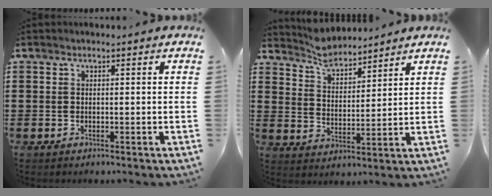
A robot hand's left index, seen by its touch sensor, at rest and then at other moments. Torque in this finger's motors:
{"motor_torque": [1.09, -1.04, 0.01, 0.05]}